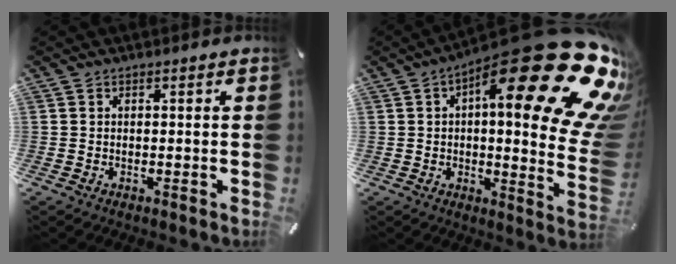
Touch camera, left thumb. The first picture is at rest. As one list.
[{"total": 33.9, "force": [15.9, 11.3, 27.7], "torque": [-0.346, -0.131, 0.282]}]